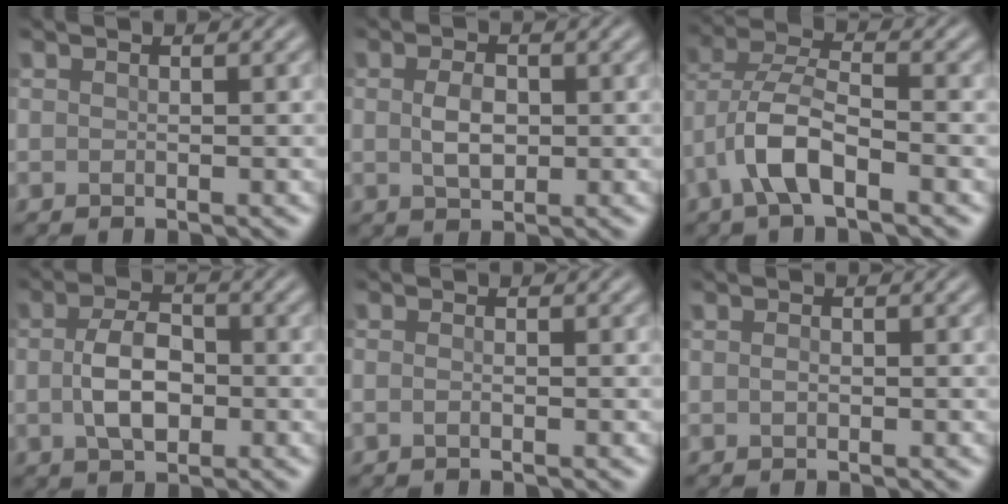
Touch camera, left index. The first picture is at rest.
{"total": 2.7, "force": [-0.2, 1.7, 2.1], "torque": [-0.046, -0.003, -0.004]}
{"total": 5.7, "force": [-2.9, 2.2, 4.4], "torque": [-0.094, 0.007, -0.065]}
{"total": 4.6, "force": [-0.7, 2.8, 3.6], "torque": [-0.074, -0.002, -0.016]}
{"total": 0.7, "force": [-0.6, 0.1, 0.3], "torque": [-0.009, -0.004, -0.014]}
{"total": 0.7, "force": [-0.4, 0.4, 0.4], "torque": [-0.010, -0.002, -0.009]}